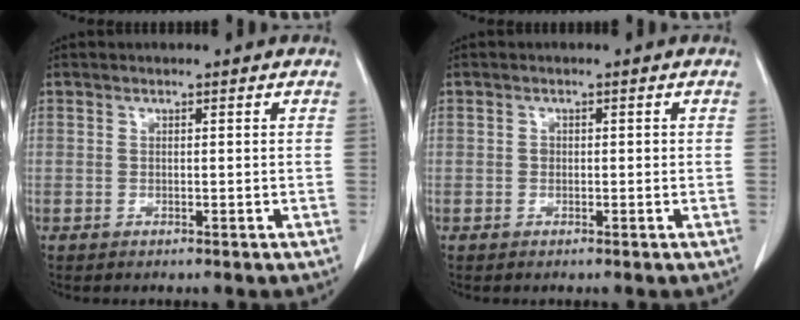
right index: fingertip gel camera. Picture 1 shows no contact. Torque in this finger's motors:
{"motor_torque": [0.16, -0.06, 0.00, 0.01]}